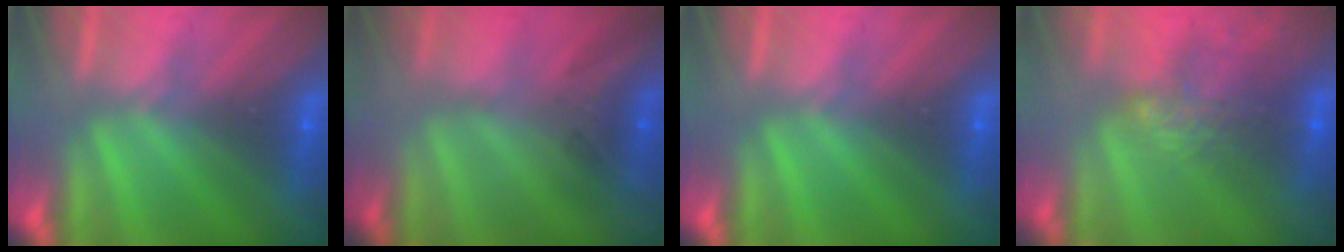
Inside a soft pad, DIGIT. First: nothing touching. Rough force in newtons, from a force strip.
{"total": 2.2}
{"total": 0.0}
{"total": 10.3}